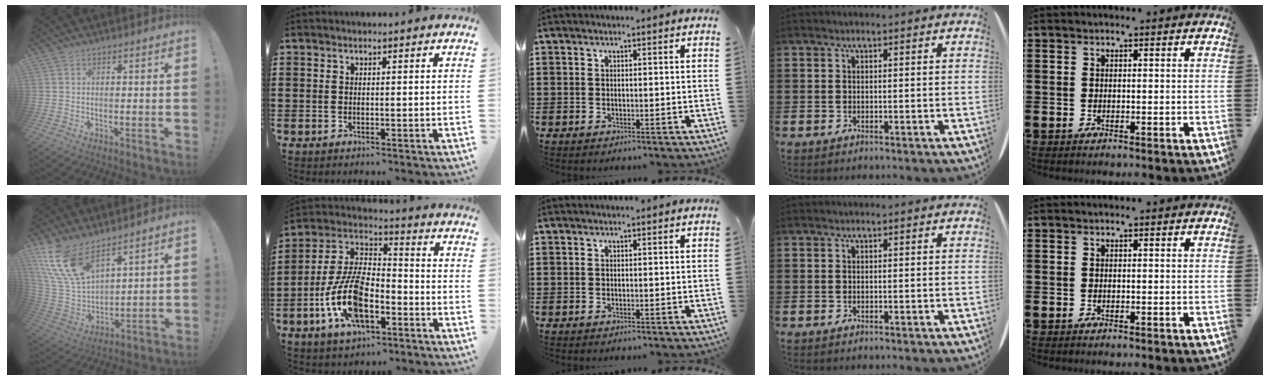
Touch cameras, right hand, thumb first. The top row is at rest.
{"thumb": {"total": 14.9, "force": [10.9, 6.3, 8.1], "torque": [-0.183, -0.071, 0.208]}, "index": {"total": 12.1, "force": [-4.9, 5.8, 9.4], "torque": [-0.223, 0.001, -0.098]}}